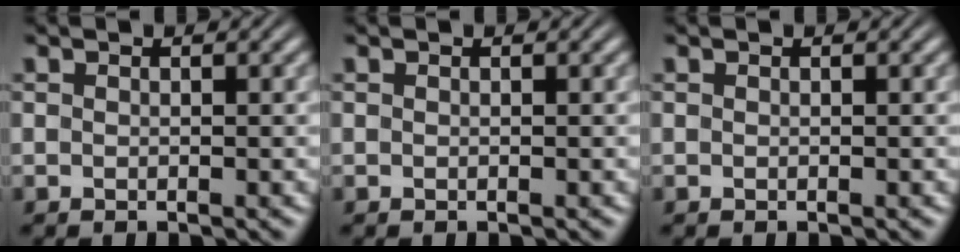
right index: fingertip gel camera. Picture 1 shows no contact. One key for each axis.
{"total": 0.0}
{"total": 0.0}